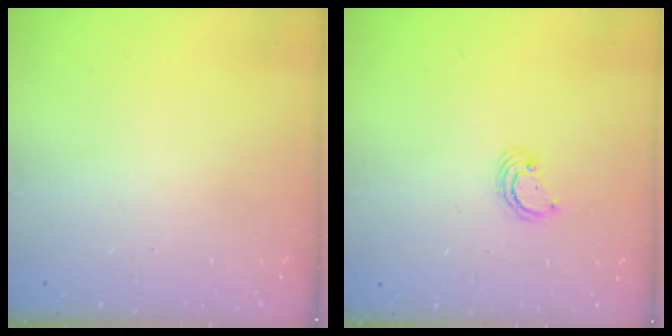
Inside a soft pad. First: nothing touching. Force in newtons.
{"total": 2.7, "press": 2.7, "slide": 0.2}